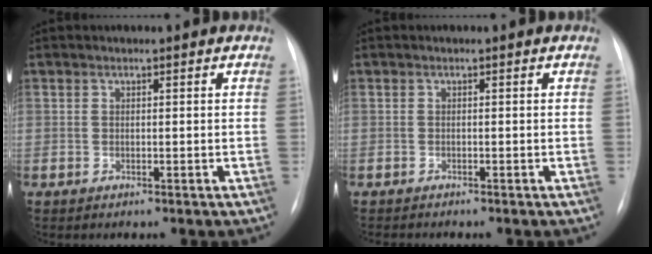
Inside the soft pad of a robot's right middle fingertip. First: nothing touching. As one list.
[{"total": 1.2, "force": [-1.2, -0.1, 0.3], "torque": [-0.004, -0.003, -0.016]}]